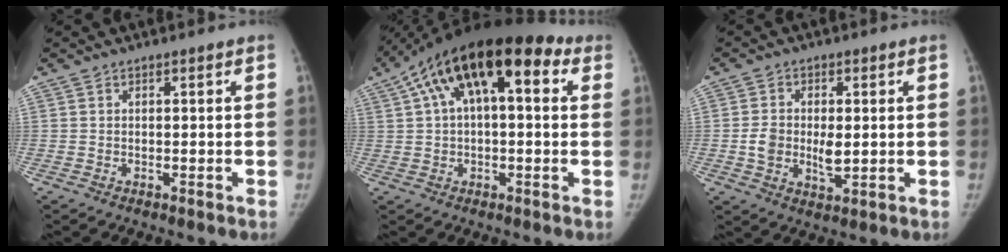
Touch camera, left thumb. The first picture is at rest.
{"total": 19.1, "force": [6.6, 8.9, 15.6], "torque": [-0.234, 0.046, 0.096]}
{"total": 7.1, "force": [-0.4, 4.4, 5.5], "torque": [-0.084, -0.008, -0.003]}